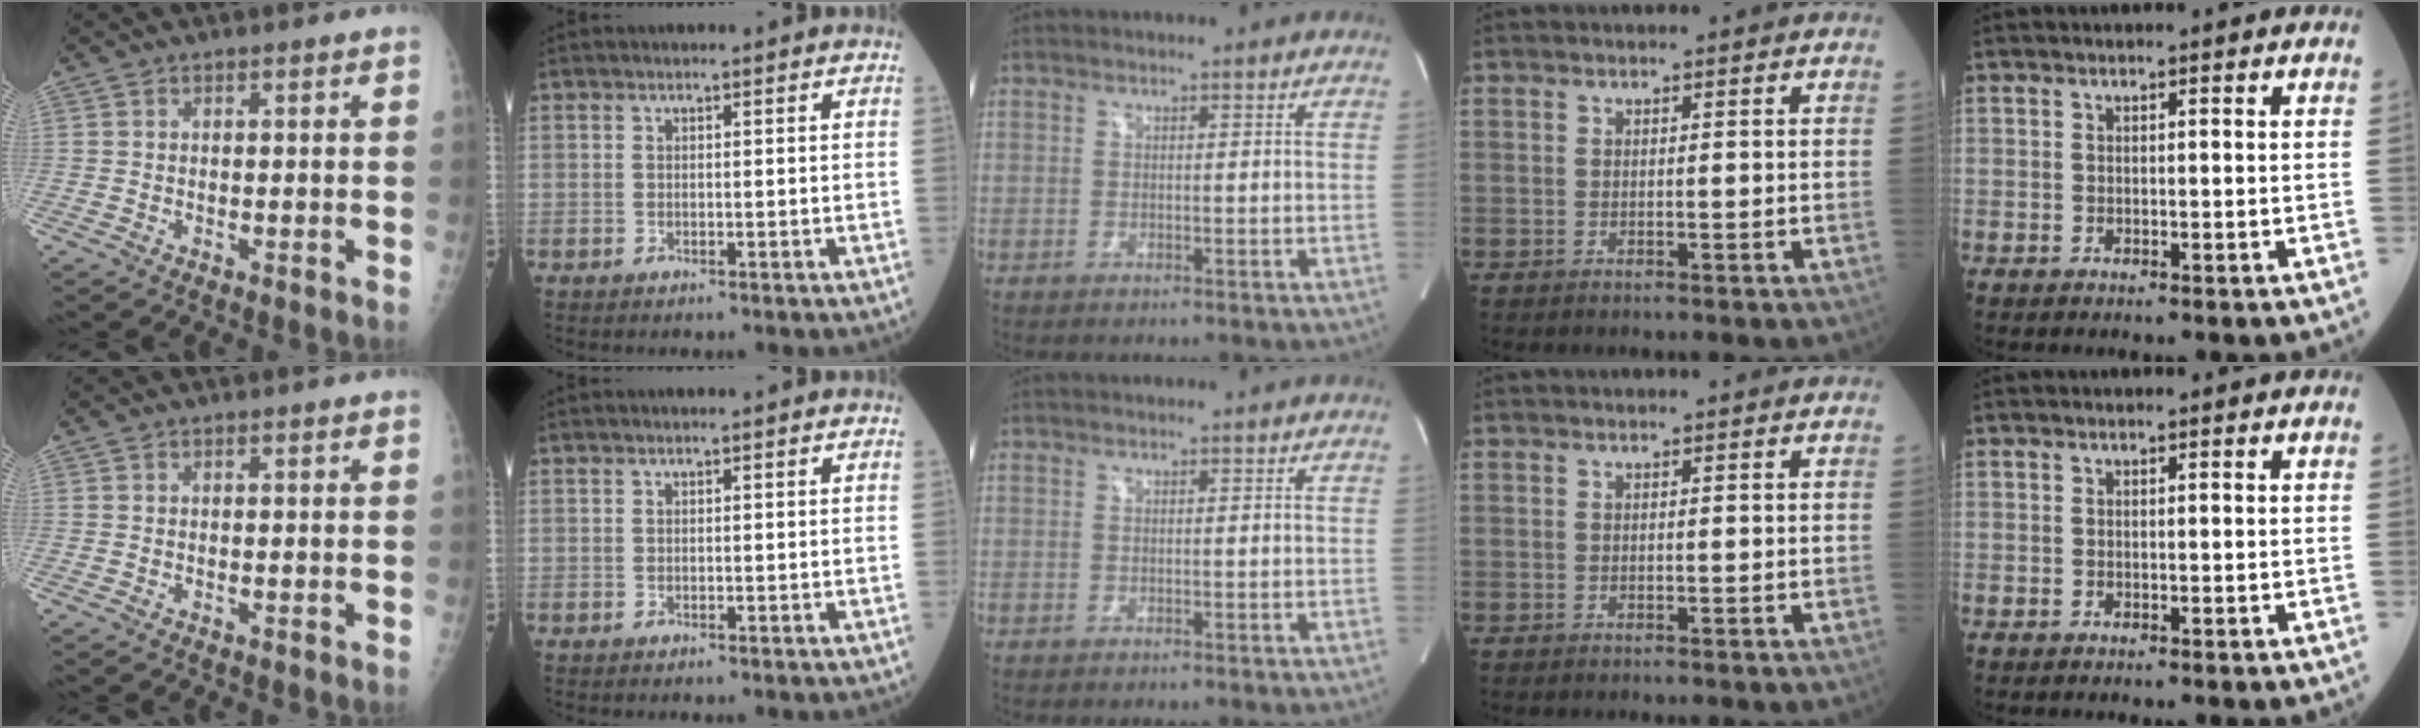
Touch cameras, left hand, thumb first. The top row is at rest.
{}